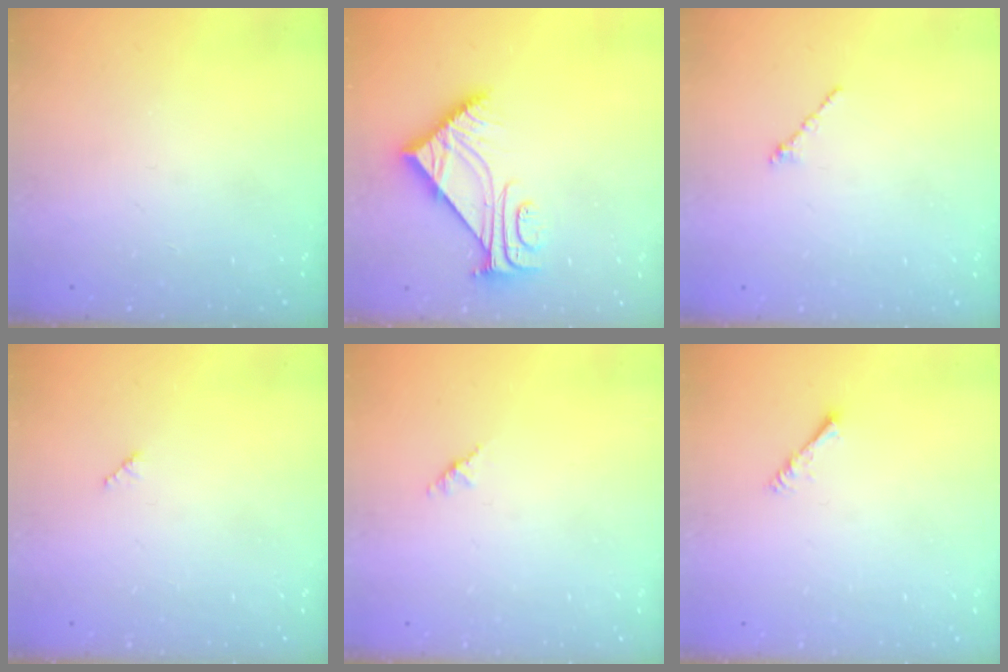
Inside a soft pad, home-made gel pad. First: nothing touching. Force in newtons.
{"total": 7.5, "press": 7.4, "slide": 0.8}
{"total": 1.2, "press": 1.1, "slide": 0.5}
{"total": 2.5, "press": 2.5, "slide": 0.3}
{"total": 1.4, "press": 1.3, "slide": 0.4}
{"total": 1.4, "press": 1.3, "slide": 0.3}